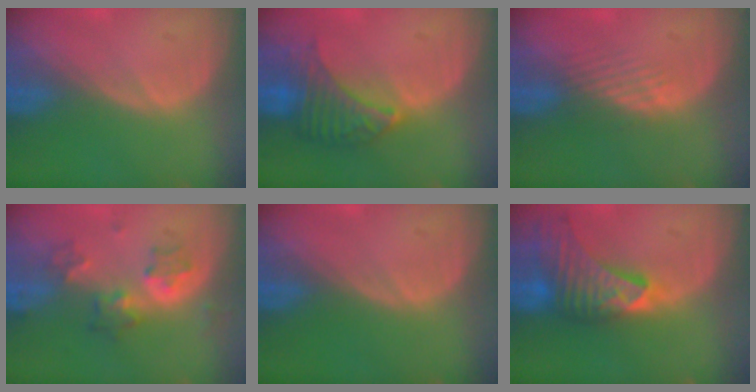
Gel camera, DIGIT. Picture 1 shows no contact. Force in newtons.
{"total": 6.5, "press": 6.5, "slide": 0.5}
{"total": 2.9, "press": 2.3, "slide": 1.8}
{"total": 5.4, "press": 5.1, "slide": 1.5}
{"total": 0.0}
{"total": 9.2, "press": 8.2, "slide": 4.2}